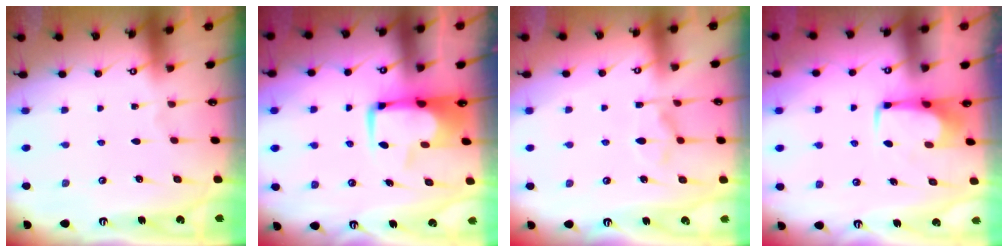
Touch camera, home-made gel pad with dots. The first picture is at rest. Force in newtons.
{"total": 7.3, "press": 7.2, "slide": 1.3}
{"total": 6.5, "press": 6.4, "slide": 1.2}
{"total": 1.1, "press": 1.0, "slide": 0.5}